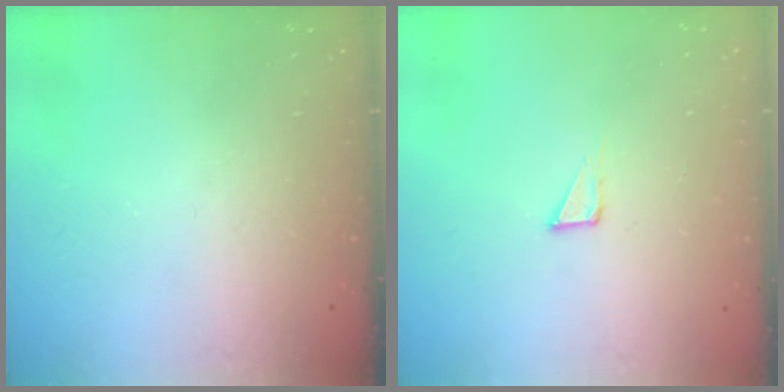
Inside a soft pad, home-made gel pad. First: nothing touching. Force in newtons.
{"total": 2.1, "press": 2.1, "slide": 0.1}